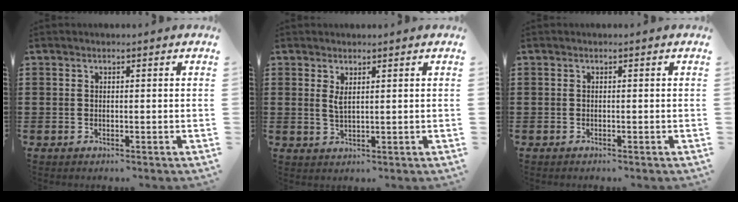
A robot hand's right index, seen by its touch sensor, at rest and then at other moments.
{"total": 2.0, "force": [1.1, 0.6, 1.6], "torque": [-0.034, 0.002, 0.020]}
{"total": 0.0}